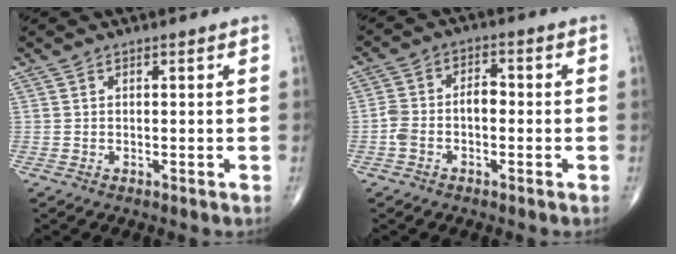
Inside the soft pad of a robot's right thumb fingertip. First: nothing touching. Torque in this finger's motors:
{"motor_torque": [1.24, 0.59, 0.68, -0.14, 0.01]}